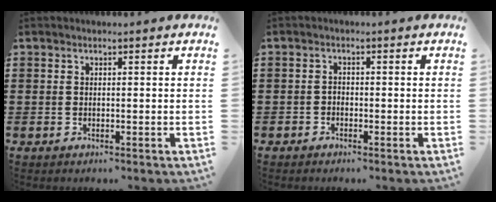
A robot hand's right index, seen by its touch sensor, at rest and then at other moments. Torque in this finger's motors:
{"motor_torque": [0.72, 0.17, 0.00, 0.00]}